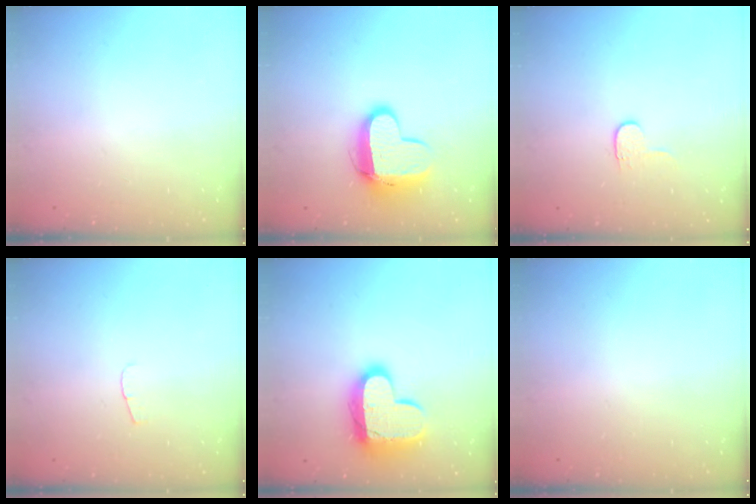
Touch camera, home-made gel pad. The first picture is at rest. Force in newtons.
{"total": 11.6, "press": 11.5, "slide": 1.2}
{"total": 3.6, "press": 3.6, "slide": 0.4}
{"total": 4.1, "press": 4.1, "slide": 0.4}
{"total": 16.7, "press": 16.6, "slide": 1.3}
{"total": 0.0}